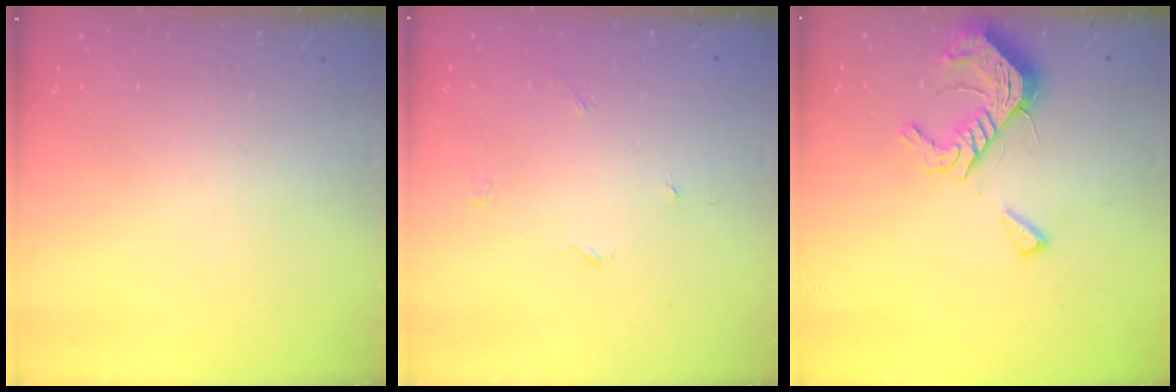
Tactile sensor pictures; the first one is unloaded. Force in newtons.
{"total": 2.8, "press": 2.8, "slide": 0.3}
{"total": 12.7, "press": 12.7, "slide": 0.5}